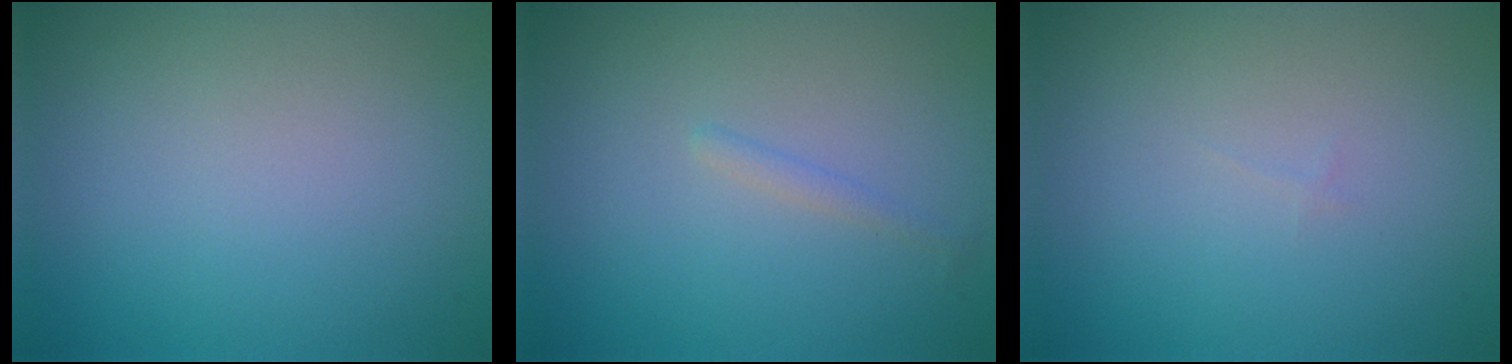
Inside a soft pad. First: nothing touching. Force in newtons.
{"total": 0.7, "press": 0.7, "slide": 0.1}
{"total": 0.0}